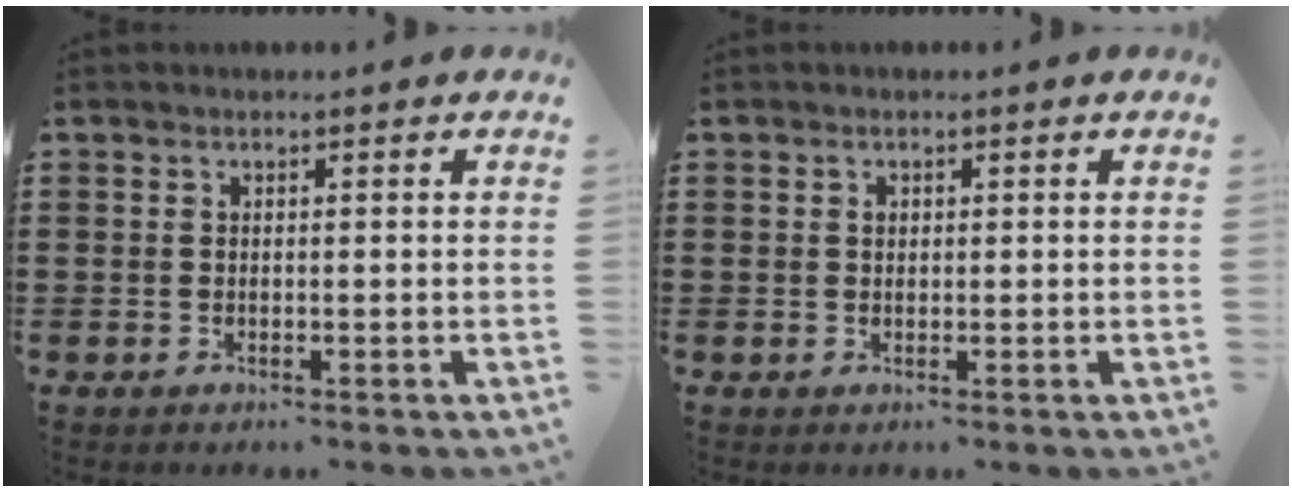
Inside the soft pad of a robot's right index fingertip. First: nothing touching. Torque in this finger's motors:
{"motor_torque": [0.13, -0.03, 0.02, 0.02]}